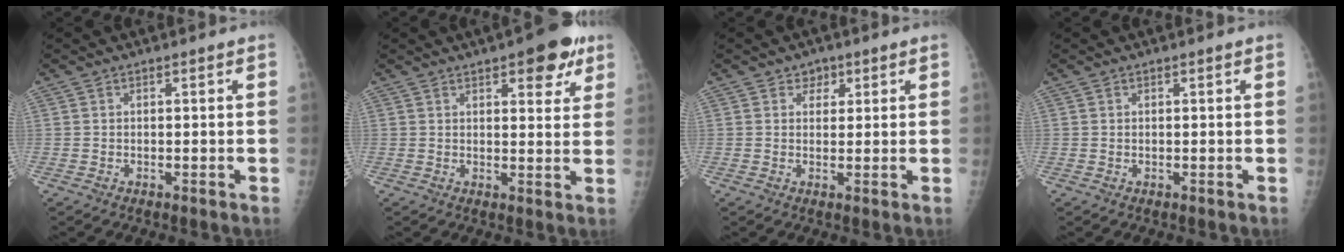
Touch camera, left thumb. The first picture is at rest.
{"total": 8.4, "force": [4.7, 3.4, 6.1], "torque": [-0.050, -0.017, 0.055]}
{"total": 2.5, "force": [1.3, 2.1, 0.6], "torque": [0.016, -0.005, 0.012]}
{"total": 0.0}